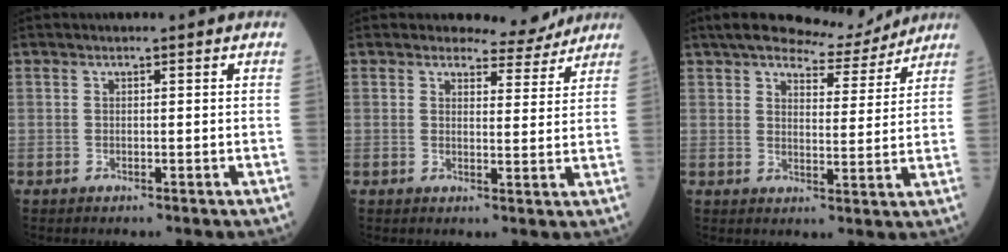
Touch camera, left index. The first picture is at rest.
{"total": 4.6, "force": [4.4, 1.4, 0.1], "torque": [-0.004, -0.010, 0.049]}
{"total": 8.4, "force": [7.8, 1.8, 2.5], "torque": [-0.043, 0.006, 0.110]}